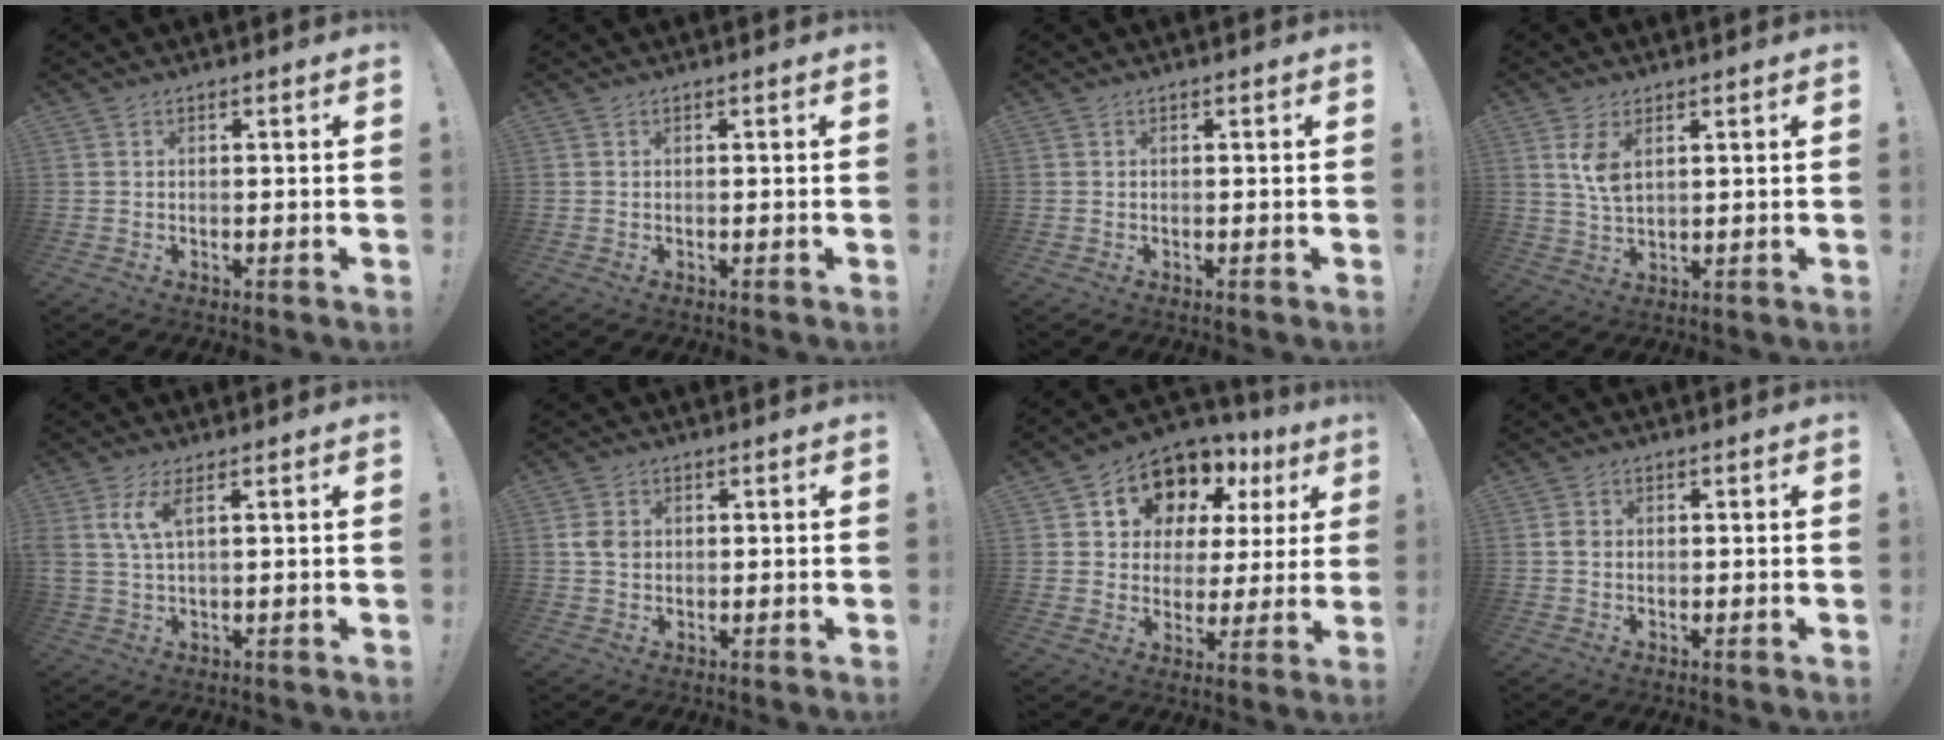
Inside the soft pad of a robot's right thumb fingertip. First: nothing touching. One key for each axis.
{"total": 0.0}
{"total": 0.0}
{"total": 5.9, "fx": 2.7, "fy": 2.8, "fz": 4.3, "tx": -0.073, "ty": -0.019, "tz": 0.045}
{"total": 5.7, "fx": 2.6, "fy": 1.6, "fz": 4.9, "tx": -0.098, "ty": -0.008, "tz": 0.042}
{"total": 3.5, "fx": 0.6, "fy": 2.8, "fz": 2.1, "tx": -0.029, "ty": 0.004, "tz": 0.011}
{"total": 11.7, "fx": 7.8, "fy": 7.9, "fz": 3.7, "tx": -0.051, "ty": -0.071, "tz": 0.151}
{"total": 1.3, "fx": 0.0, "fy": 1.1, "fz": 0.7, "tx": -0.011, "ty": 0.003, "tz": 0.000}